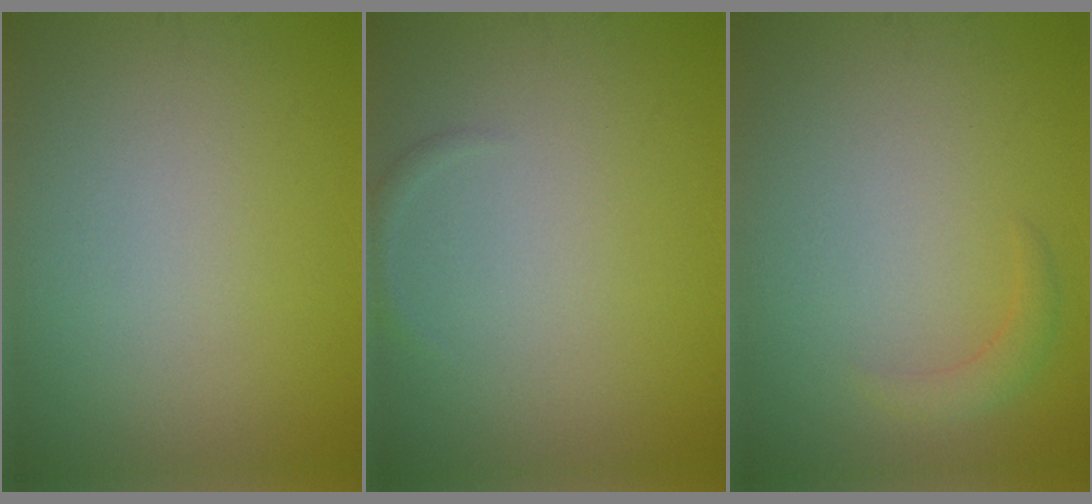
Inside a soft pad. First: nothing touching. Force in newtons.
{"total": 0.7, "press": 0.7, "slide": 0.0}
{"total": 1.4, "press": 1.4, "slide": 0.0}